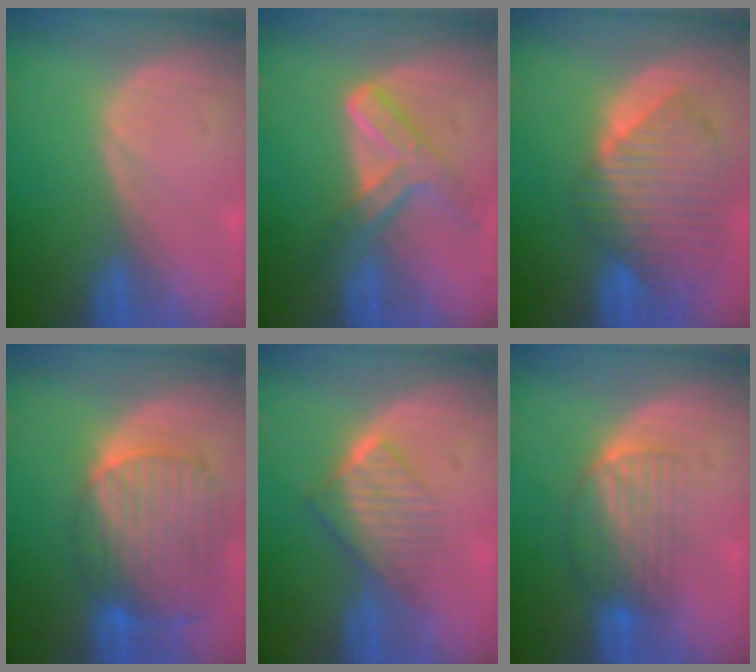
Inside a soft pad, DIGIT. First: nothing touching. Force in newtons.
{"total": 7.2, "press": 6.2, "slide": 3.8}
{"total": 10.2, "press": 8.8, "slide": 5.1}
{"total": 10.7, "press": 9.2, "slide": 5.4}
{"total": 6.4, "press": 5.6, "slide": 3.2}
{"total": 6.8, "press": 6.0, "slide": 3.3}